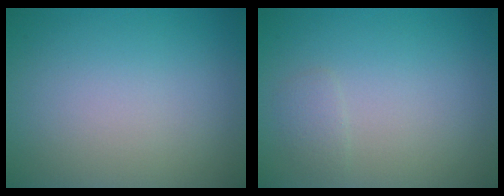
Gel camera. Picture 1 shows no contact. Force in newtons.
{"total": 0.9, "press": 0.9, "slide": 0.0}